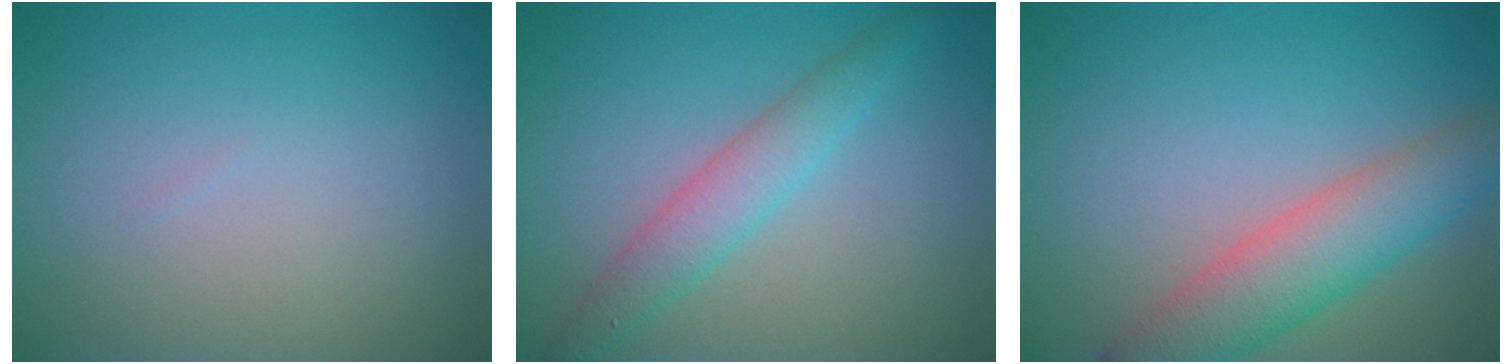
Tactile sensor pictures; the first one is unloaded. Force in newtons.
{"total": 3.3, "press": 3.3, "slide": 0.0}
{"total": 5.8, "press": 5.8, "slide": 0.2}